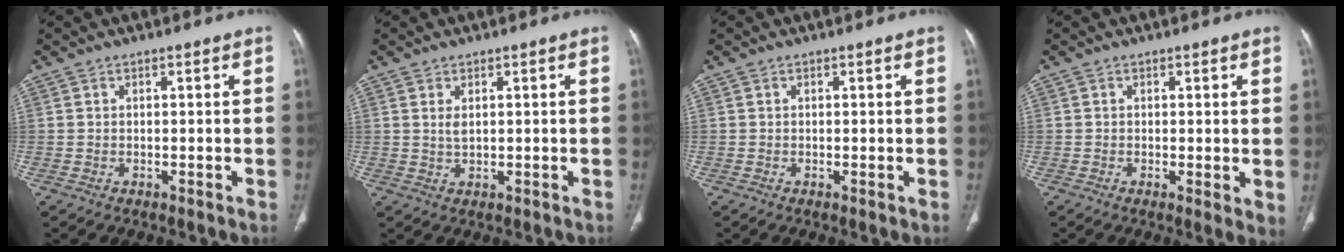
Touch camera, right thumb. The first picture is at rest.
{"total": 1.9, "force": [0.6, 1.0, 1.5], "torque": [-0.031, -0.004, 0.017]}
{"total": 0.0}
{"total": 3.1, "force": [-0.1, 0.9, 2.9], "torque": [-0.047, -0.012, -0.004]}